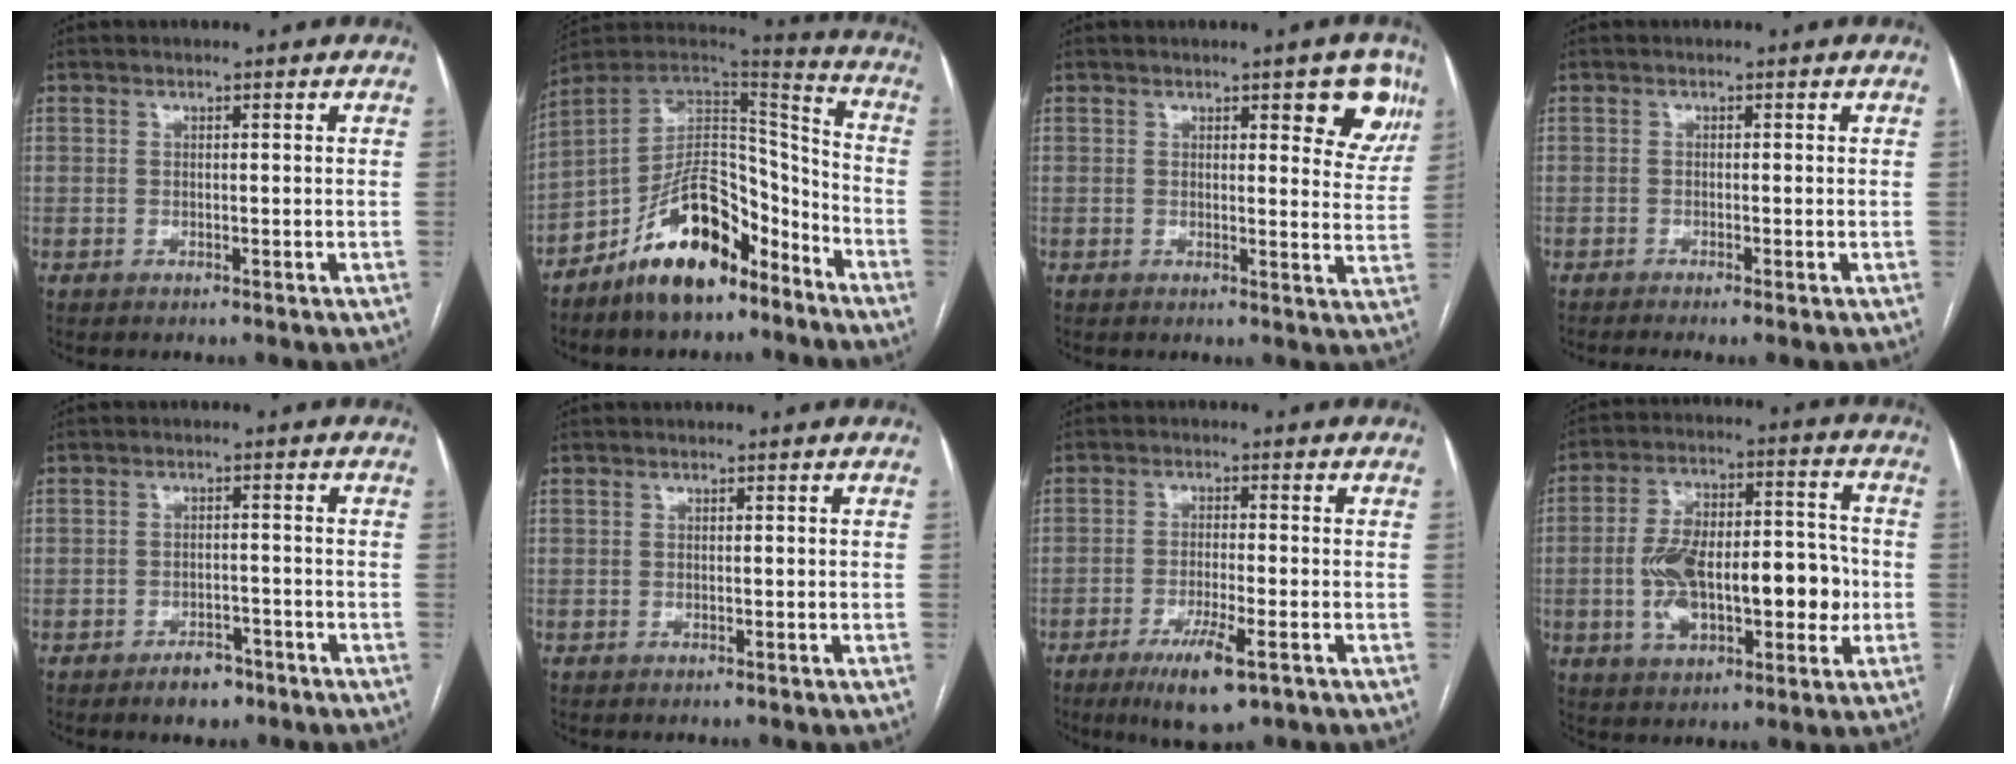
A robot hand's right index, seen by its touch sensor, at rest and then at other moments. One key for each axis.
{"total": 16.5, "fx": -10.8, "fy": 7.1, "fz": 10.2, "tx": -0.169, "ty": 0.030, "tz": -0.186}
{"total": 7.1, "fx": 3.9, "fy": 2.2, "fz": 5.5, "tx": -0.042, "ty": -0.005, "tz": 0.038}
{"total": 2.0, "fx": -1.4, "fy": -0.2, "fz": 1.4, "tx": -0.021, "ty": -0.002, "tz": -0.024}
{"total": 3.7, "fx": -2.7, "fy": 2.0, "fz": 1.7, "tx": -0.023, "ty": 0.005, "tz": -0.033}
{"total": 0.0}
{"total": 7.6, "fx": -4.1, "fy": 1.1, "fz": 6.3, "tx": -0.116, "ty": -0.017, "tz": -0.065}
{"total": 17.0, "fx": -2.4, "fy": 7.4, "fz": 15.2, "tx": -0.258, "ty": 0.032, "tz": -0.030}